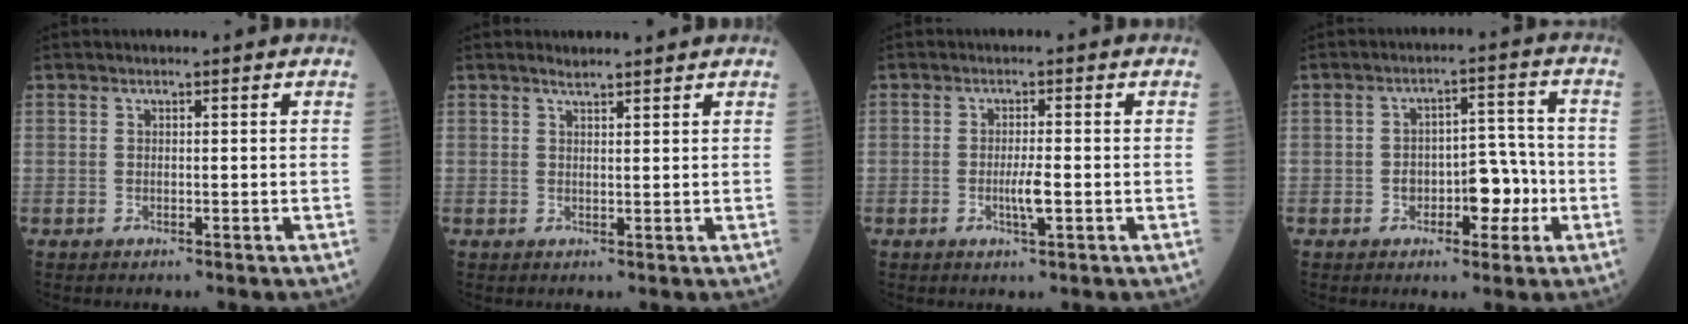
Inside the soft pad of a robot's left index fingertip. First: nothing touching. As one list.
[{"total": 2.0, "force": [1.8, 0.3, 0.6], "torque": [-0.015, 0.010, 0.032]}, {"total": 2.6, "force": [-0.8, 0.0, 2.5], "torque": [-0.047, -0.007, -0.016]}, {"total": 6.3, "force": [-2.1, 3.3, 4.9], "torque": [-0.066, 0.019, -0.030]}]